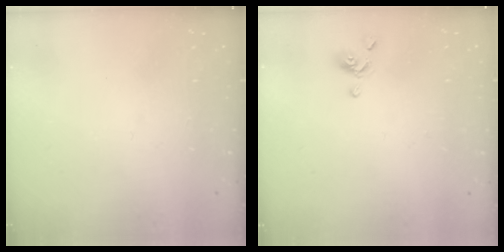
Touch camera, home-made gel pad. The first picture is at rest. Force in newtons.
{"total": 0.6, "press": 0.0, "slide": 0.6}